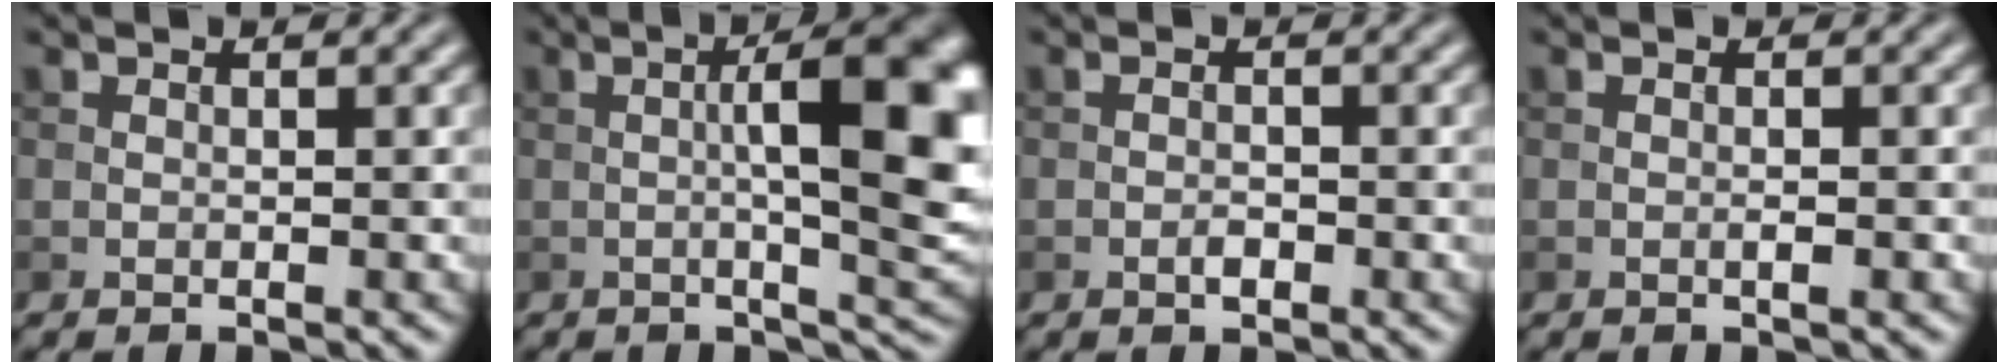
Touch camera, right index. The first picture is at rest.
{"total": 11.4, "force": [0.6, 3.1, 11.0], "torque": [-0.139, 0.005, 0.011]}
{"total": 1.2, "force": [-0.5, 0.5, 0.9], "torque": [-0.017, 0.001, -0.011]}
{"total": 0.9, "force": [-0.3, 0.1, 0.9], "torque": [-0.015, 0.001, -0.005]}